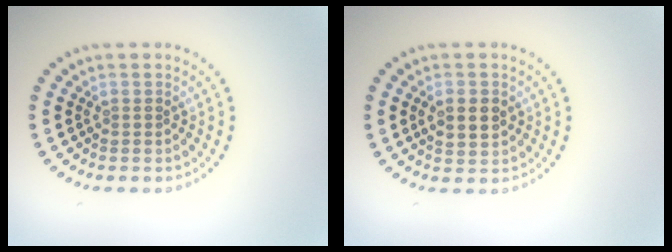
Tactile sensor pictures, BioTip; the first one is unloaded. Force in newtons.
{"total": 3.4, "press": 3.4, "slide": 0.1}